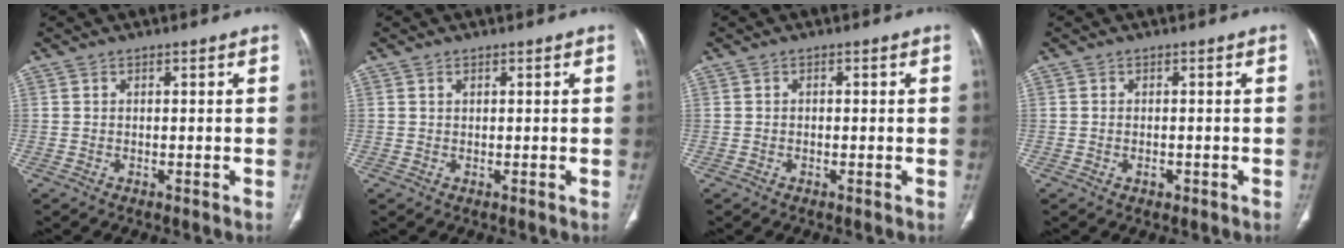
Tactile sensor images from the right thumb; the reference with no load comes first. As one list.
[{"total": 0.5, "force": [0.3, 0.3, 0.3], "torque": [-0.005, -0.001, 0.006]}, {"total": 0.6, "force": [-0.1, 0.4, 0.4], "torque": [-0.007, 0.002, -0.003]}, {"total": 1.3, "force": [-0.5, 0.9, 0.8], "torque": [-0.013, 0.005, -0.004]}]